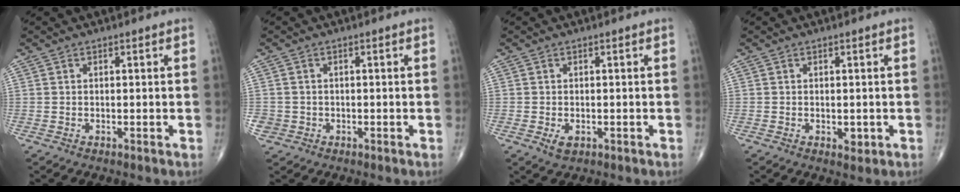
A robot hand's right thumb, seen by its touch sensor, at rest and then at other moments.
{"total": 2.1, "force": [-0.5, 2.1, 0.3], "torque": [0.006, 0.006, -0.007]}
{"total": 2.2, "force": [-0.7, 1.4, 1.5], "torque": [-0.019, -0.002, -0.008]}
{"total": 1.7, "force": [-0.3, 1.1, 1.3], "torque": [-0.010, -0.002, -0.003]}